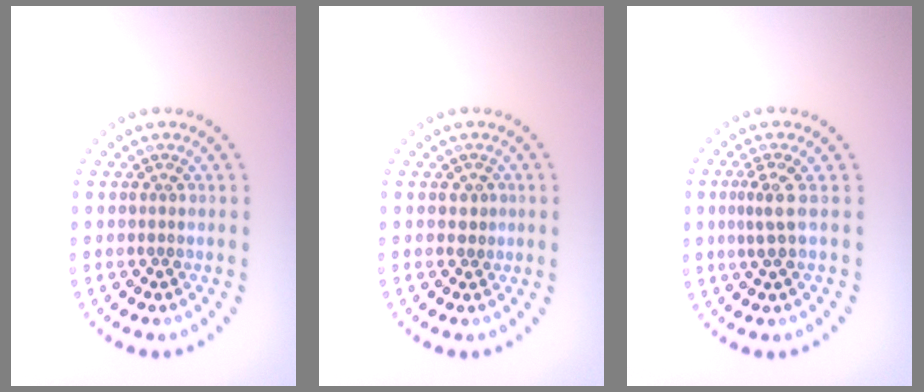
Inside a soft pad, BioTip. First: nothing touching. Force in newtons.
{"total": 0.9, "press": 0.8, "slide": 0.5}
{"total": 2.1, "press": 1.4, "slide": 1.6}